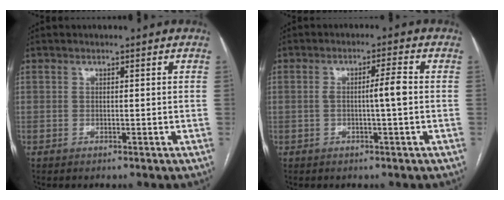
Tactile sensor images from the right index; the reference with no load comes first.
{"total": 3.8, "force": [-0.2, -0.1, 3.8], "torque": [-0.067, 0.006, -0.003]}